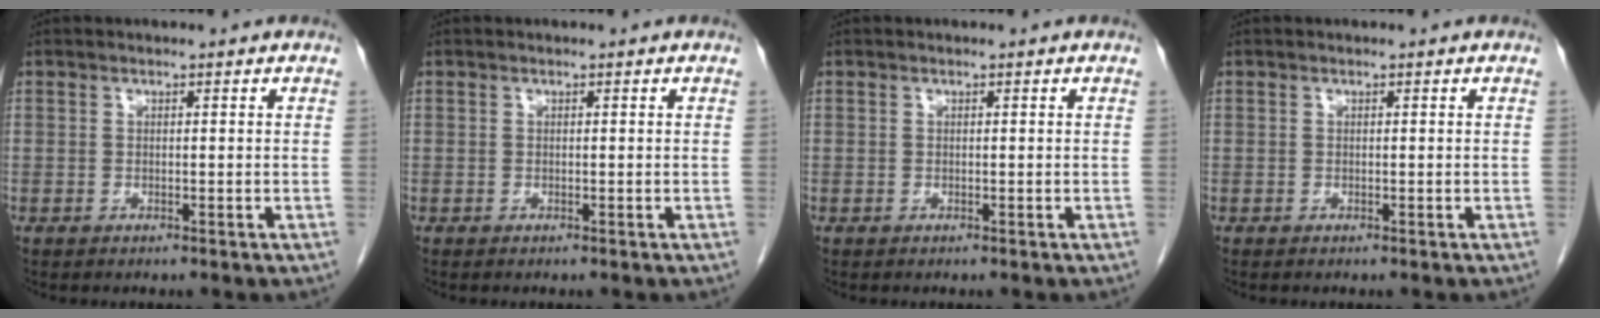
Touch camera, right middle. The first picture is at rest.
{"total": 0.0}
{"total": 0.0}
{"total": 0.0}